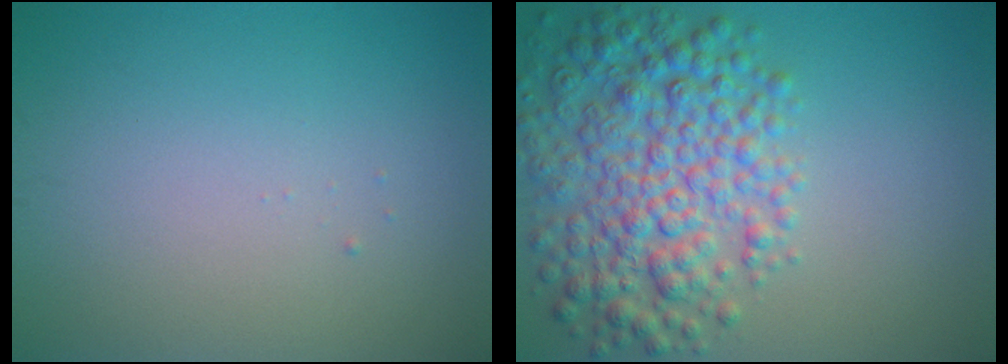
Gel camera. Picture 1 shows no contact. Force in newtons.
{"total": 7.4, "press": 7.4, "slide": 0.2}